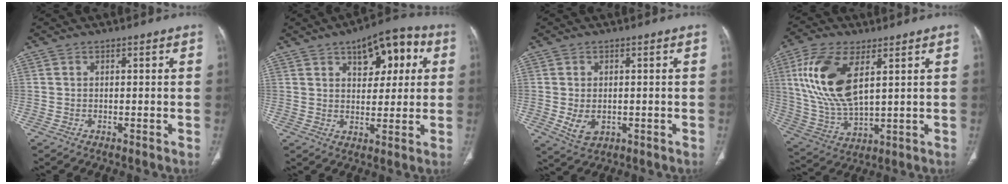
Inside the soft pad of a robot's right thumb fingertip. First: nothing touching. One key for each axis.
{"total": 12.4, "fx": 4.9, "fy": 6.5, "fz": 9.3, "tx": -0.088, "ty": 0.005, "tz": 0.066}
{"total": 4.6, "fx": -0.6, "fy": 3.1, "fz": 3.3, "tx": -0.058, "ty": -0.005, "tz": 0.002}
{"total": 16.1, "fx": 5.3, "fy": 7.4, "fz": 13.2, "tx": -0.280, "ty": -0.016, "tz": 0.113}